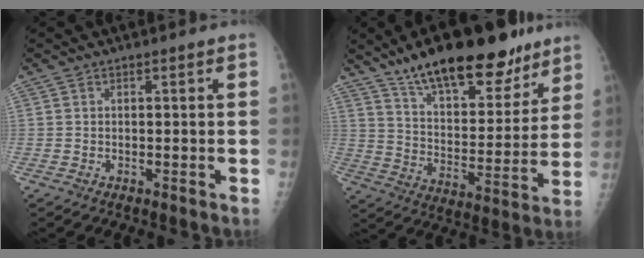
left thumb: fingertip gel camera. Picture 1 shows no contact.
{"total": 23.5, "force": [16.9, 9.1, 13.6], "torque": [-0.169, -0.071, 0.267]}